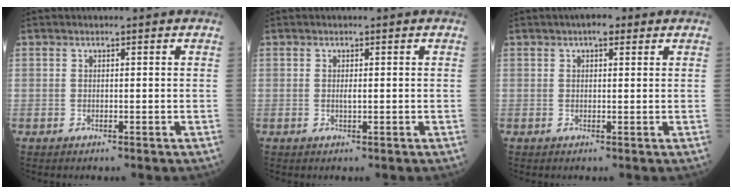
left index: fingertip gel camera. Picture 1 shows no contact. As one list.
[{"total": 0.6, "force": [-0.1, 0.1, 0.6], "torque": [-0.014, -0.005, -0.003]}, {"total": 2.7, "force": [1.6, 1.1, 1.9], "torque": [-0.025, 0.007, 0.017]}]